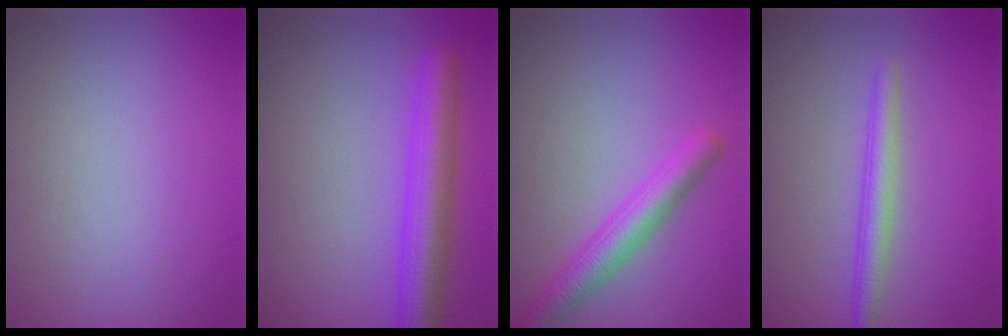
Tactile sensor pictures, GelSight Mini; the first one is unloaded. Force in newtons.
{"total": 5.6, "press": 5.6, "slide": 0.2}
{"total": 4.0, "press": 4.0, "slide": 0.1}
{"total": 2.6, "press": 2.6, "slide": 0.2}